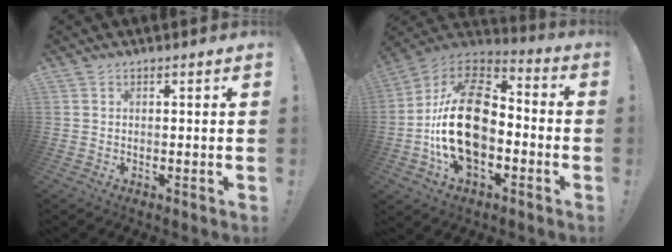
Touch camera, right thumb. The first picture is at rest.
{"total": 25.5, "force": [-3.2, 16.1, 19.5], "torque": [-0.357, 0.035, -0.042]}